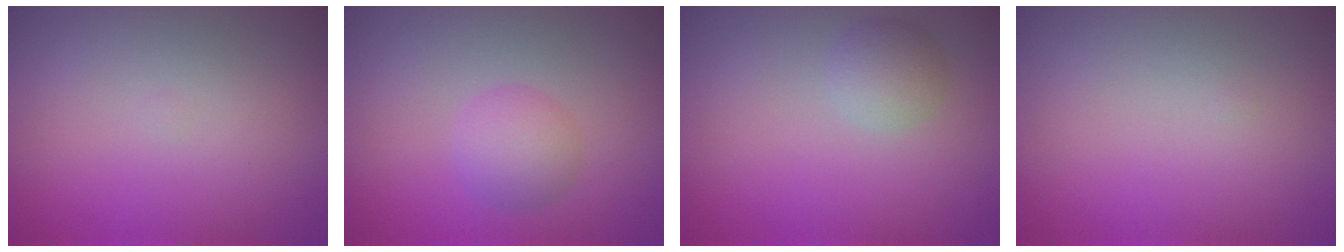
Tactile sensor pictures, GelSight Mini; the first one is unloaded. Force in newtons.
{"total": 2.6, "press": 2.6, "slide": 0.1}
{"total": 2.0, "press": 2.0, "slide": 0.0}
{"total": 0.0}